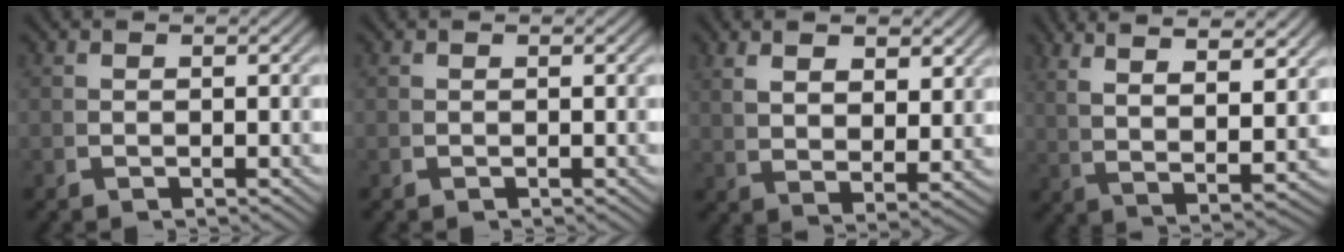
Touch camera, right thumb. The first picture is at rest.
{"total": 0.0}
{"total": 4.0, "force": [2.5, 1.4, 2.8], "torque": [-0.035, -0.002, 0.052]}
{"total": 9.3, "force": [4.2, 4.2, 7.2], "torque": [-0.129, 0.010, 0.068]}